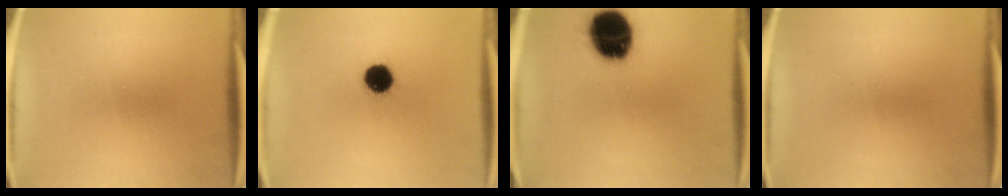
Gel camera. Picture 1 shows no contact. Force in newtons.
{"total": 8.3}
{"total": 19.5}
{"total": 0.0}